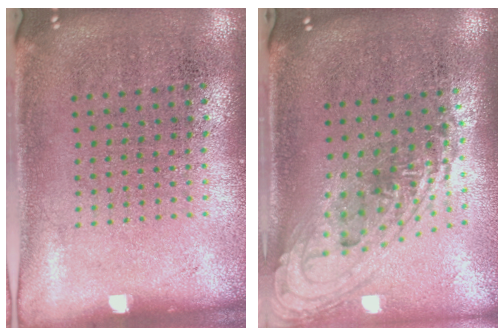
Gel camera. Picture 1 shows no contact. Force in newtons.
{"total": 1.7, "press": 1.3, "slide": 1.0}